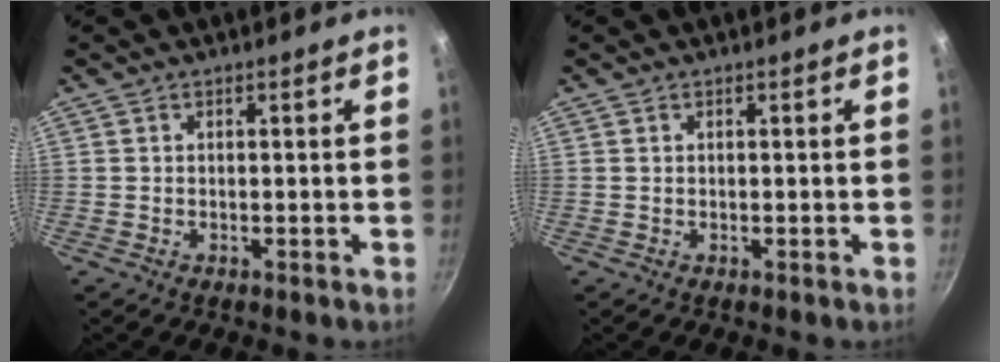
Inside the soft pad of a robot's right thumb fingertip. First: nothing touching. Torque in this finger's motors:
{"motor_torque": [0.00, 0.00, 0.01, 0.00, 0.00]}